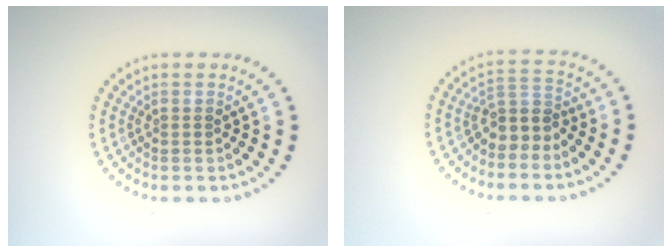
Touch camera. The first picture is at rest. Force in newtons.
{"total": 2.6, "press": 2.0, "slide": 1.7}